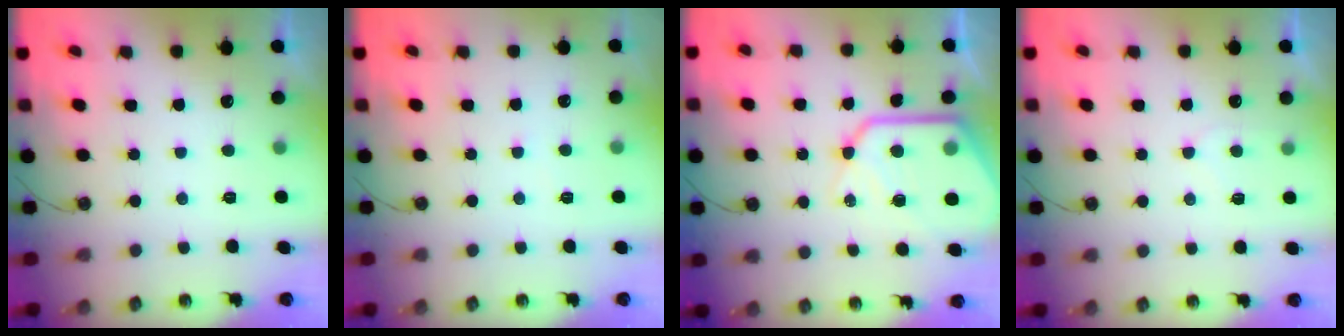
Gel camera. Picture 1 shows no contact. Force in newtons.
{"total": 4.6, "press": 4.5, "slide": 0.5}
{"total": 17.9, "press": 17.8, "slide": 1.8}
{"total": 5.9, "press": 5.9, "slide": 0.7}